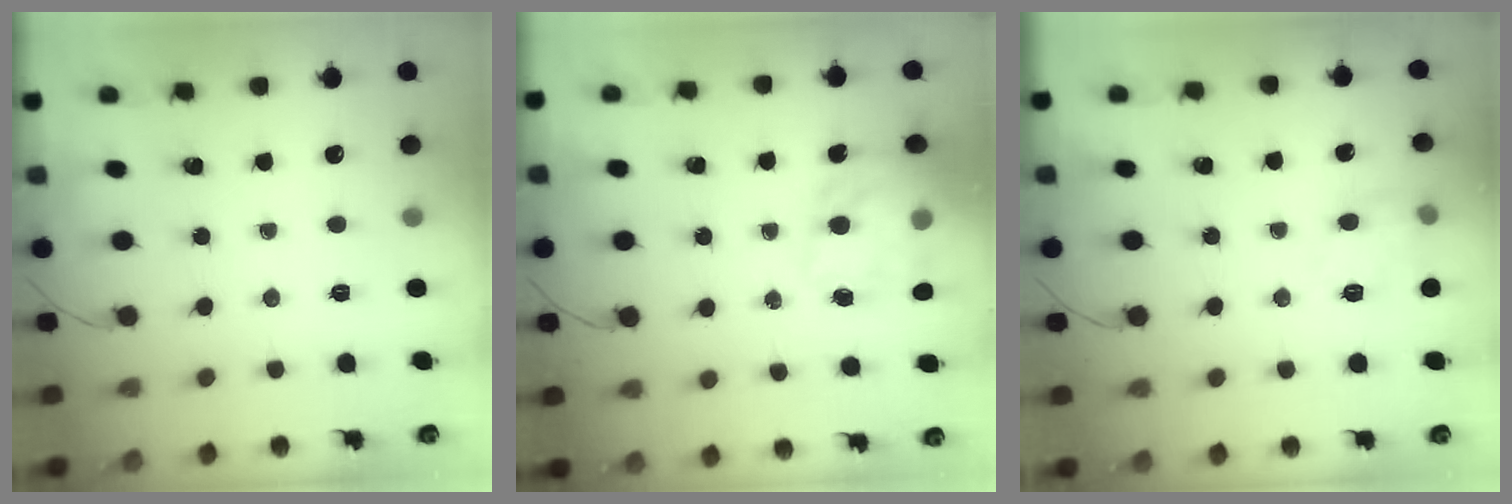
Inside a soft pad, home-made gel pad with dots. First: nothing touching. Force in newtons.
{"total": 19.2, "press": 18.7, "slide": 4.5}
{"total": 9.9, "press": 9.9, "slide": 0.4}